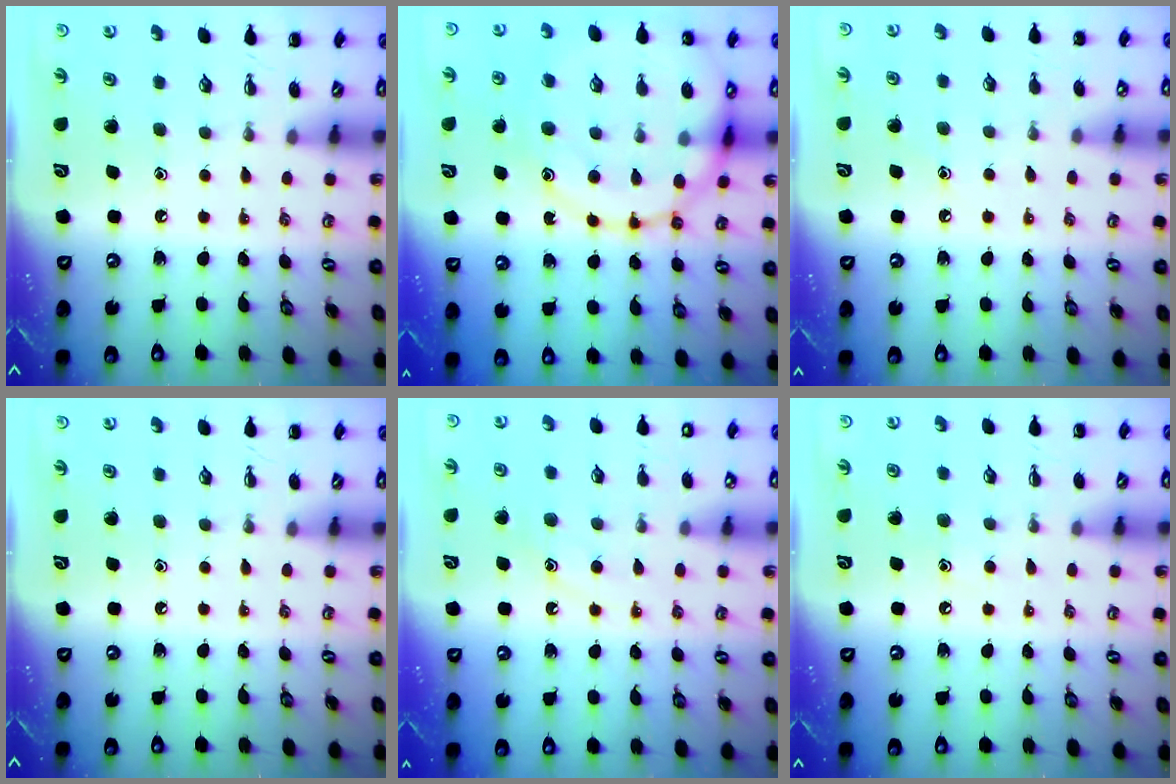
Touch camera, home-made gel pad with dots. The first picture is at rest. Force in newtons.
{"total": 21.0, "press": 20.9, "slide": 1.4}
{"total": 7.3, "press": 6.9, "slide": 2.4}
{"total": 0.0}
{"total": 10.6, "press": 10.6, "slide": 1.3}
{"total": 5.4, "press": 5.1, "slide": 1.5}